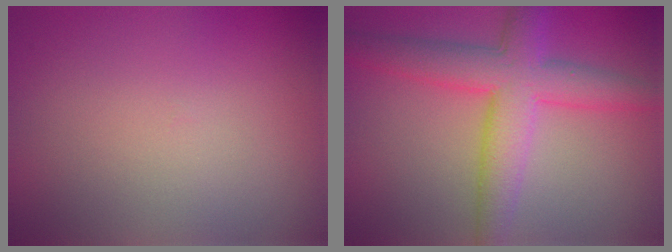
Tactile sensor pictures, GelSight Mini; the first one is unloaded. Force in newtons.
{"total": 6.7, "press": 6.7, "slide": 0.1}